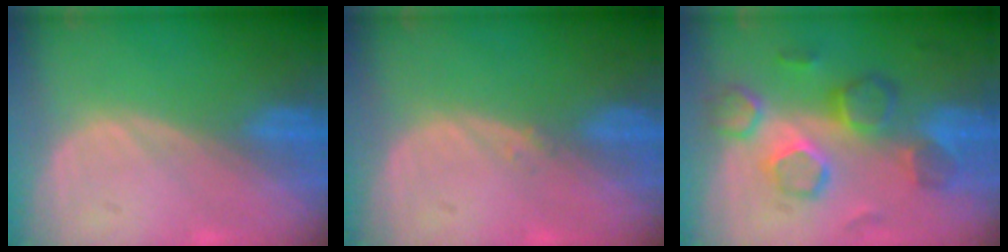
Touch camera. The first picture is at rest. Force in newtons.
{"total": 0.6, "press": 0.5, "slide": 0.3}
{"total": 8.7, "press": 8.4, "slide": 2.0}